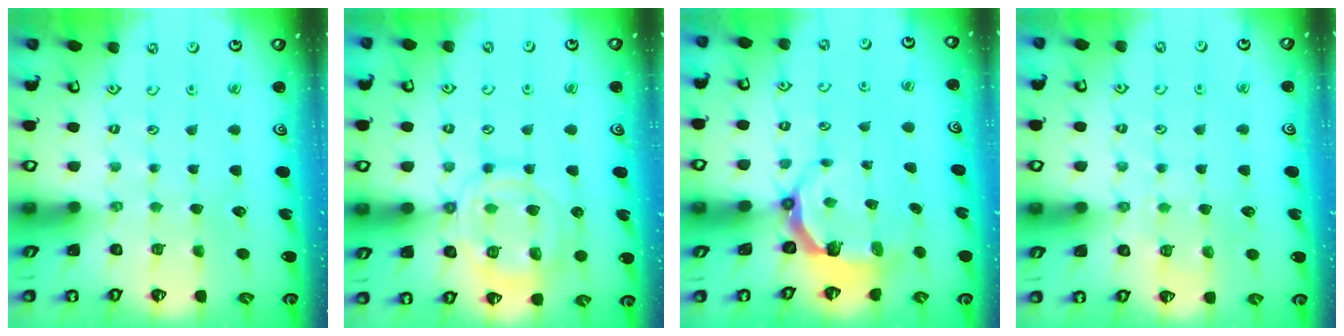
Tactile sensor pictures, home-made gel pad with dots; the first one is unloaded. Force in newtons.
{"total": 12.4, "press": 12.3, "slide": 1.2}
{"total": 5.0, "press": 3.4, "slide": 3.6}
{"total": 6.3, "press": 6.3, "slide": 0.4}